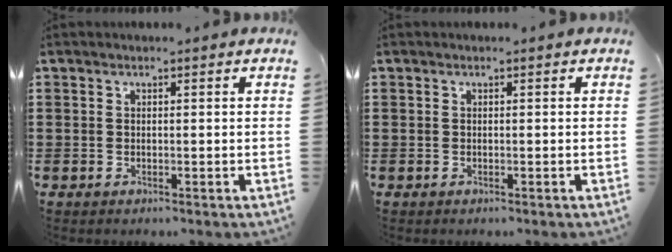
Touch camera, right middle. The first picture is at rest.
{"total": 0.0}